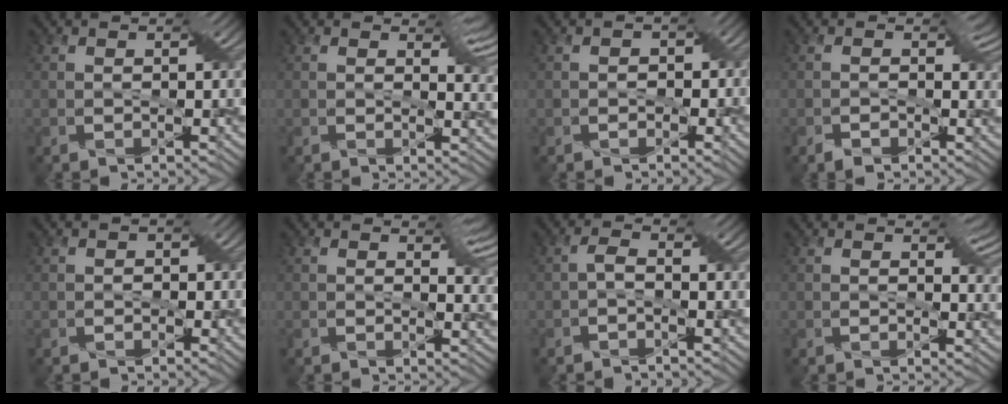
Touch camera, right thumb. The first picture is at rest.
{"total": 3.4, "force": [2.0, 1.3, 2.4], "torque": [-0.041, -0.005, 0.027]}
{"total": 2.7, "force": [-0.9, 2.3, 1.0], "torque": [-0.006, 0.007, -0.021]}
{"total": 1.2, "force": [-0.9, 0.6, 0.7], "torque": [-0.023, -0.006, -0.021]}
{"total": 1.8, "force": [-0.6, 1.6, 0.6], "torque": [-0.002, 0.005, -0.015]}
{"total": 2.5, "force": [1.6, 0.9, 1.7], "torque": [-0.032, -0.003, 0.023]}
{"total": 1.0, "force": [-0.7, -0.3, 0.7], "torque": [-0.033, 0.003, -0.014]}
{"total": 1.0, "force": [1.0, -0.2, 0.1], "torque": [-0.015, -0.003, 0.013]}